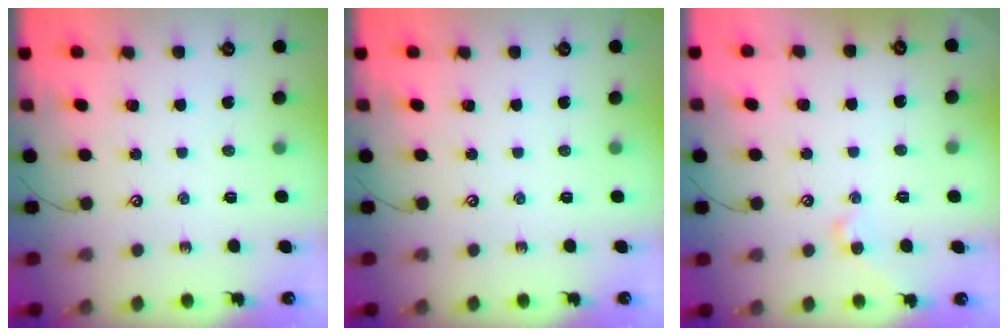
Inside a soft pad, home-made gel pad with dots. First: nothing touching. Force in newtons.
{"total": 0.0}
{"total": 2.5, "press": 2.5, "slide": 0.4}